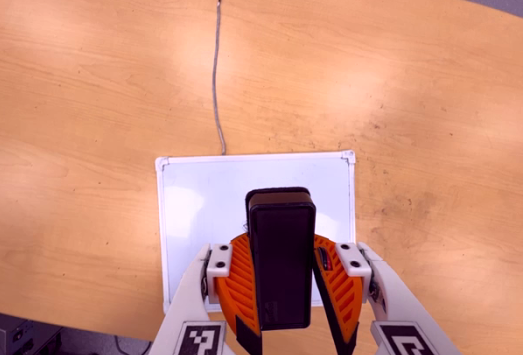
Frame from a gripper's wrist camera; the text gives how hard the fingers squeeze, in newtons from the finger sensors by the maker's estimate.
{"total": 8.5, "left": 8.8, "right": 8.2}